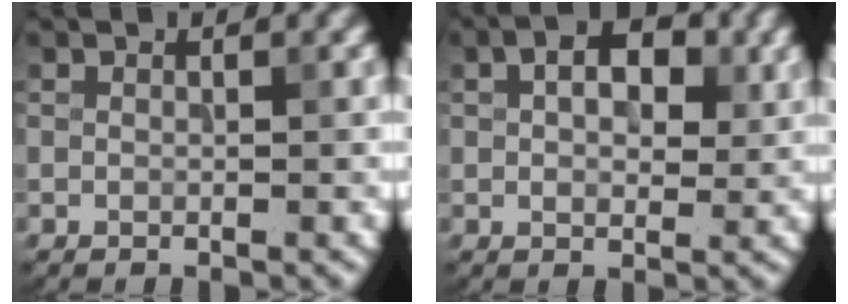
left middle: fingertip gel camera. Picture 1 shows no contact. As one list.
[{"total": 5.0, "force": [1.6, 3.0, 3.8], "torque": [-0.049, 0.003, 0.017]}]